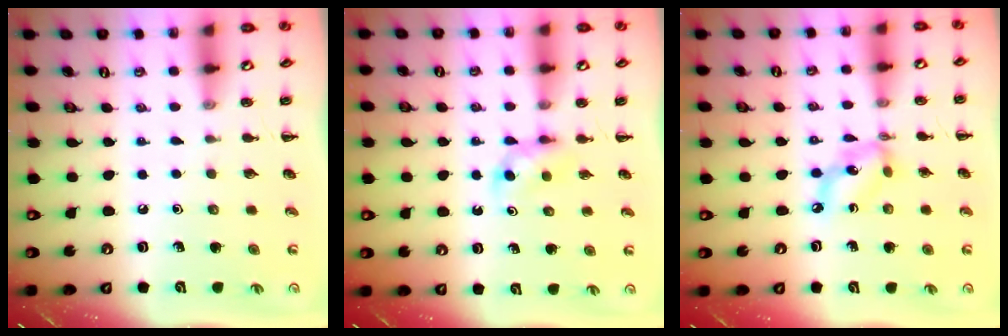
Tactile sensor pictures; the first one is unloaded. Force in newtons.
{"total": 3.7, "press": 3.4, "slide": 1.4}
{"total": 7.1, "press": 6.9, "slide": 1.8}